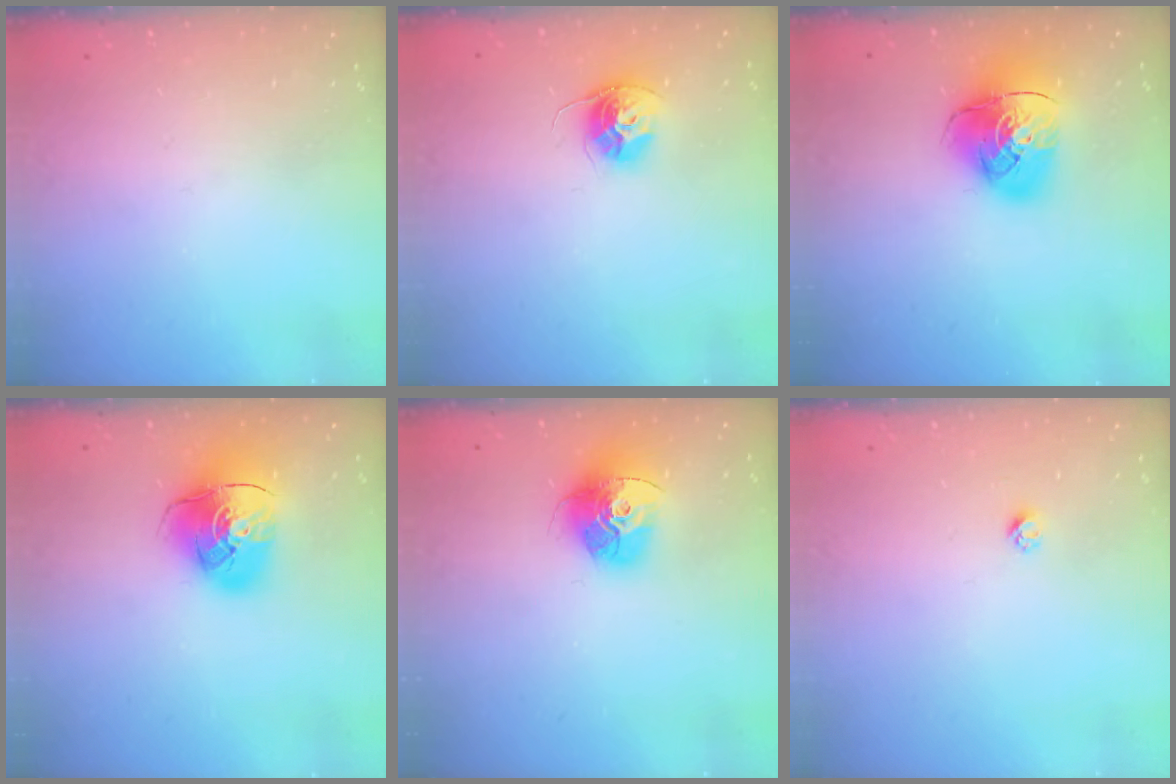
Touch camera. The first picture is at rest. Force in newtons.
{"total": 11.3, "press": 11.2, "slide": 0.8}
{"total": 13.4, "press": 13.3, "slide": 1.7}
{"total": 12.8, "press": 12.6, "slide": 1.9}
{"total": 15.8, "press": 15.7, "slide": 1.6}
{"total": 2.3, "press": 2.3, "slide": 0.2}